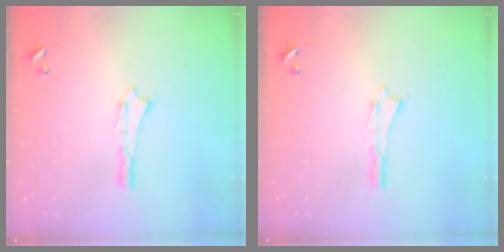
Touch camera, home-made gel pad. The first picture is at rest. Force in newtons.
{"total": 0.0}